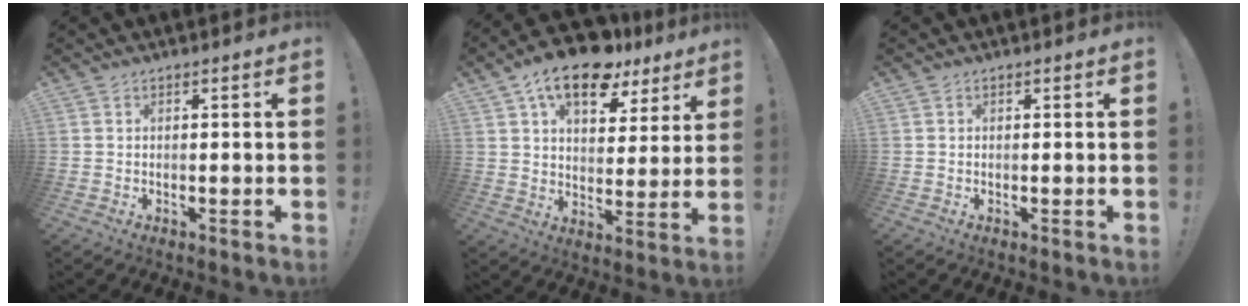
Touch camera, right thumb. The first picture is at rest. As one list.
[{"total": 16.1, "force": [10.0, 8.2, 9.5], "torque": [-0.145, -0.059, 0.175]}, {"total": 0.0}]